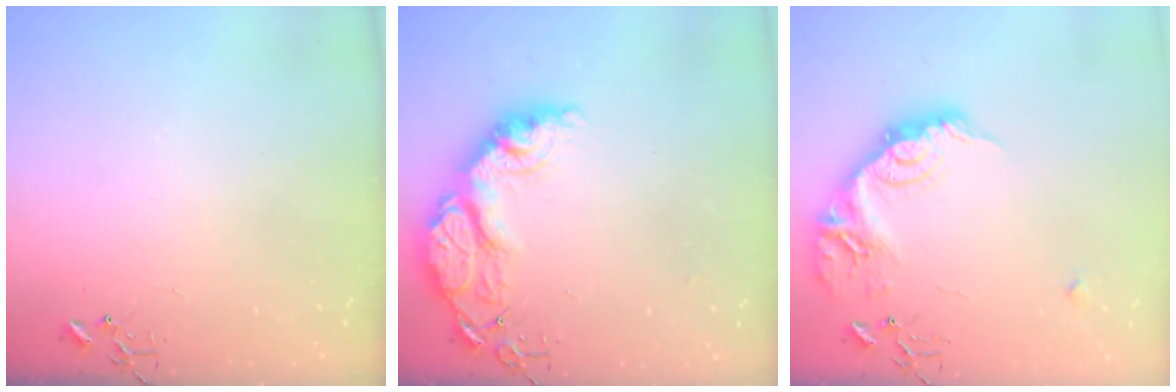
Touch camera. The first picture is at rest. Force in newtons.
{"total": 19.9, "press": 19.9, "slide": 1.4}
{"total": 20.9, "press": 20.9, "slide": 1.2}